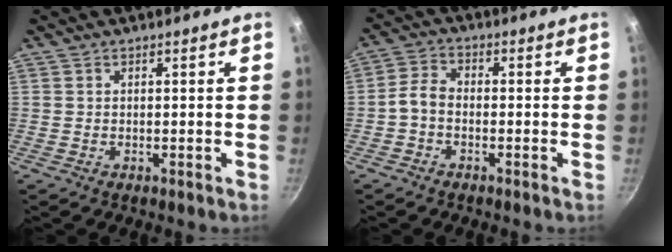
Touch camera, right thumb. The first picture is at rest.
{"total": 4.4, "force": [-1.3, 2.8, 3.2], "torque": [-0.061, 0.020, -0.034]}